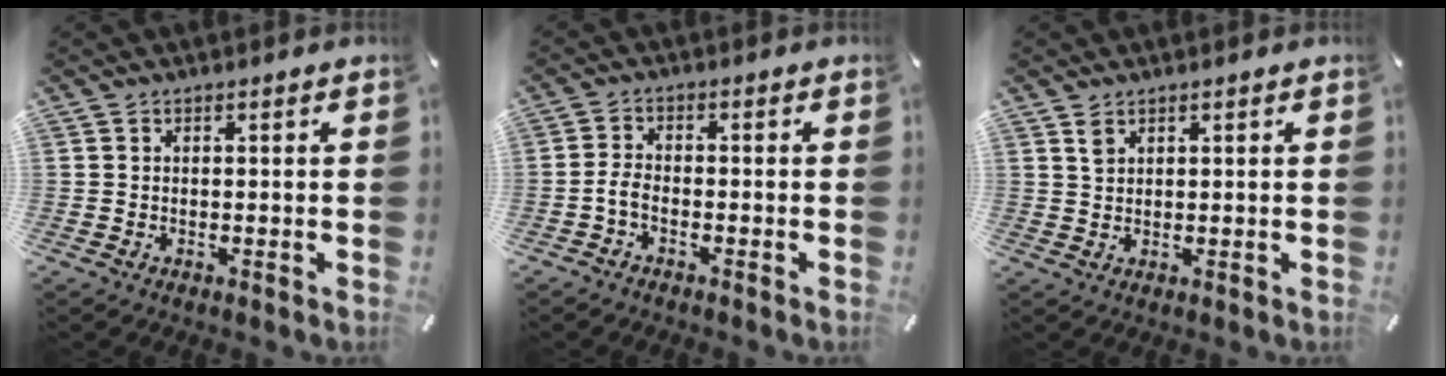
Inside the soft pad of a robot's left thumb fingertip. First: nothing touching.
{"total": 2.8, "force": [-1.6, 1.3, 1.9], "torque": [-0.048, 0.004, -0.033]}
{"total": 2.1, "force": [1.5, 1.1, 1.0], "torque": [-0.021, -0.002, 0.028]}